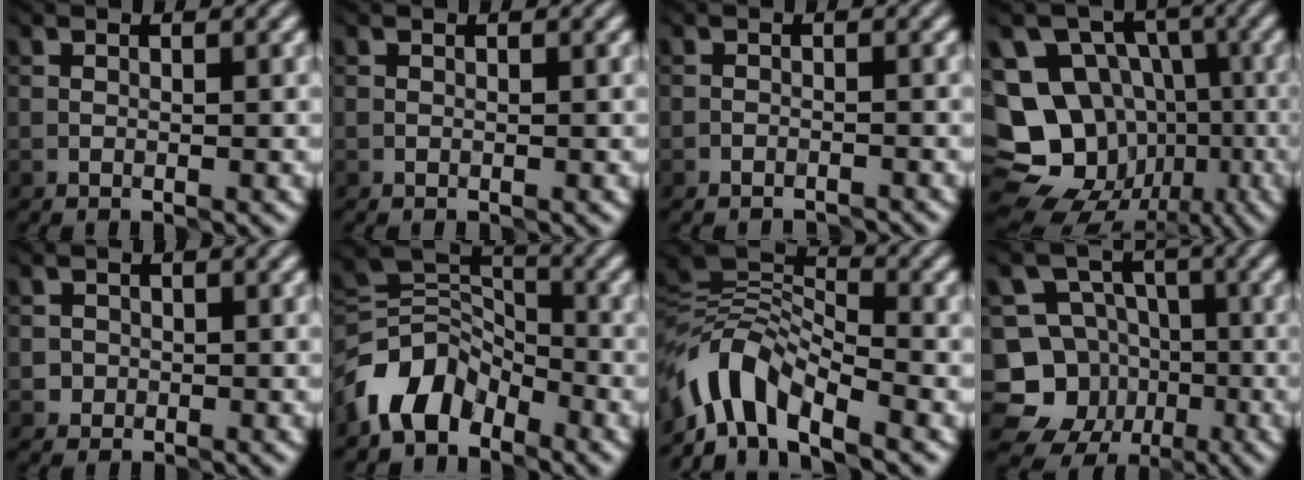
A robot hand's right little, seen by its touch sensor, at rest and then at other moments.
{"total": 0.0}
{"total": 2.0, "force": [-1.9, -0.1, -0.4], "torque": [0.015, -0.002, -0.037]}
{"total": 17.5, "force": [-3.5, 15.9, 6.5], "torque": [-0.177, -0.012, -0.039]}
{"total": 1.0, "force": [-0.6, 0.8, -0.2], "torque": [0.009, 0.000, -0.011]}
{"total": 5.7, "force": [-4.4, 3.0, 2.0], "torque": [-0.020, 0.000, -0.095]}
{"total": 6.0, "force": [-4.8, 1.8, 3.0], "torque": [-0.038, 0.002, -0.102]}
{"total": 10.2, "force": [-4.8, 8.8, 1.6], "torque": [-0.040, -0.011, -0.097]}